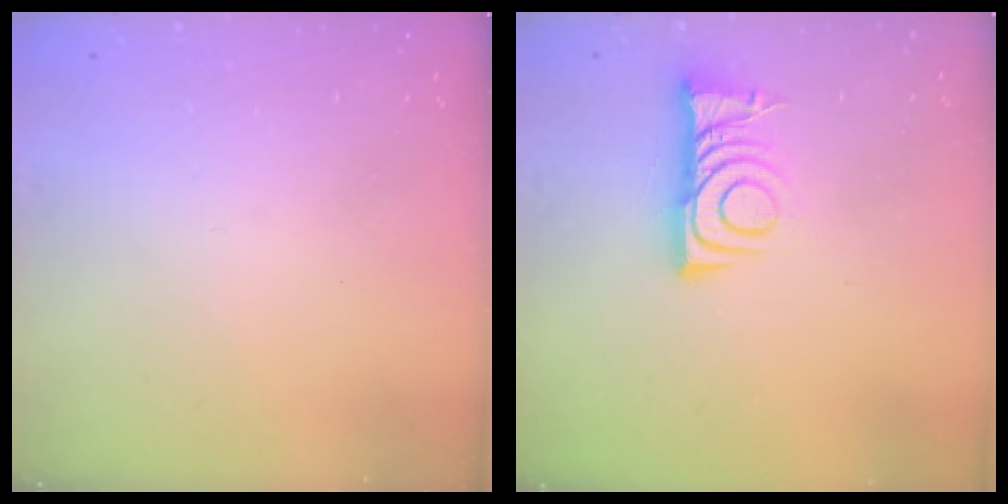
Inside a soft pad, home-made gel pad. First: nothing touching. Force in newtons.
{"total": 7.6, "press": 7.6, "slide": 0.7}